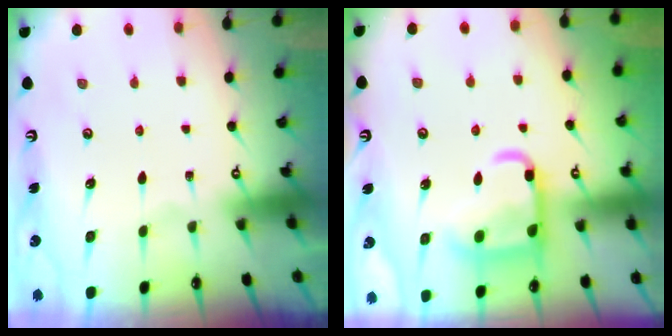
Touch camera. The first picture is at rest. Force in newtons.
{"total": 14.8, "press": 14.7, "slide": 1.3}